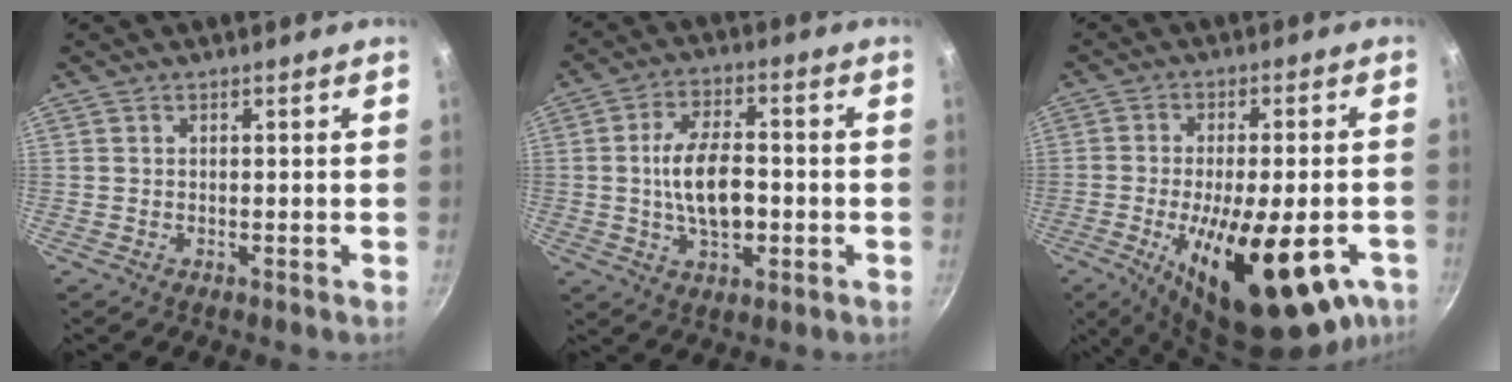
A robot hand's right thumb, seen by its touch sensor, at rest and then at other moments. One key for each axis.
{"total": 11.4, "fx": -1.1, "fy": 6.1, "fz": 9.5, "tx": -0.152, "ty": 0.020, "tz": -0.021}
{"total": 24.6, "fx": -8.9, "fy": 9.4, "fz": 21.0, "tx": -0.293, "ty": 0.002, "tz": -0.119}